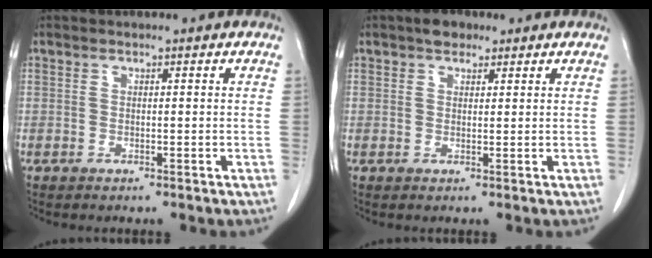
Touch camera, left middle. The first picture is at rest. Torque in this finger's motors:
{"motor_torque": [0.16, -0.11, 0.00, 0.01]}